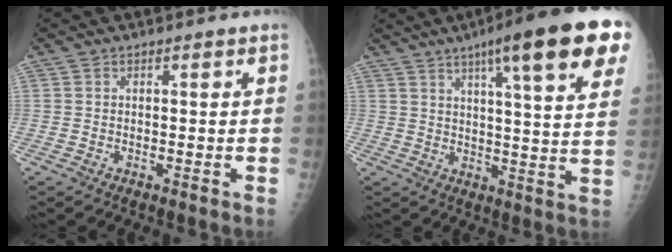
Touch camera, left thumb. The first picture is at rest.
{"total": 22.1, "force": [11.8, 3.3, 18.4], "torque": [-0.248, -0.020, 0.153]}